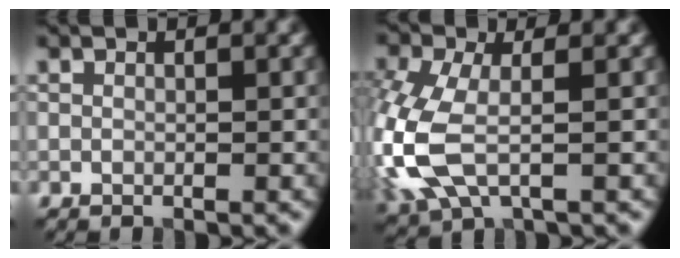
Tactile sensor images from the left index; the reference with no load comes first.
{"total": 6.6, "force": [-1.0, 3.3, 5.6], "torque": [-0.153, -0.003, -0.029]}